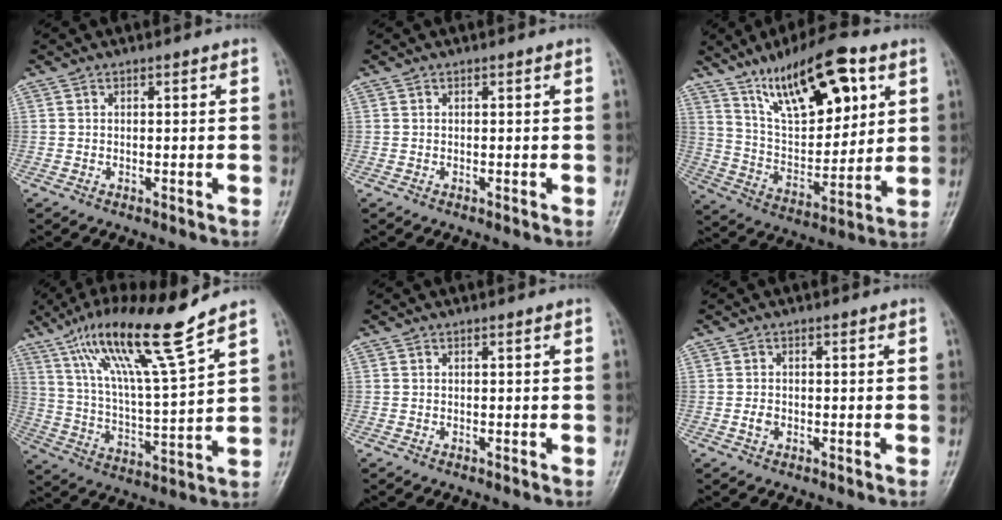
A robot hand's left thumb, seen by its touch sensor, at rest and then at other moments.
{"total": 0.0}
{"total": 19.8, "force": [10.2, 8.3, 14.8], "torque": [-0.195, -0.039, 0.182]}
{"total": 17.2, "force": [11.7, 1.0, 12.6], "torque": [-0.216, -0.053, 0.212]}
{"total": 0.0}
{"total": 1.6, "force": [-0.6, 1.2, 0.8], "torque": [-0.018, 0.005, -0.014]}